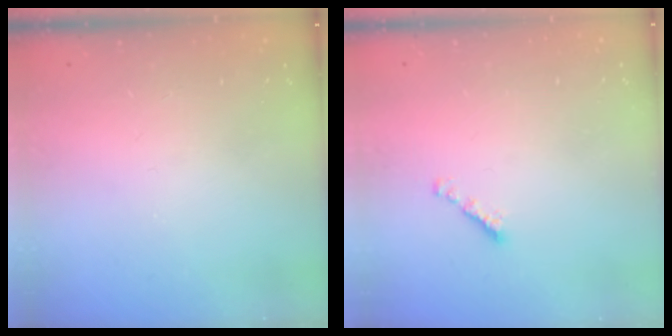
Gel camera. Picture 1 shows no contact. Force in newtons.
{"total": 1.8, "press": 1.7, "slide": 0.6}